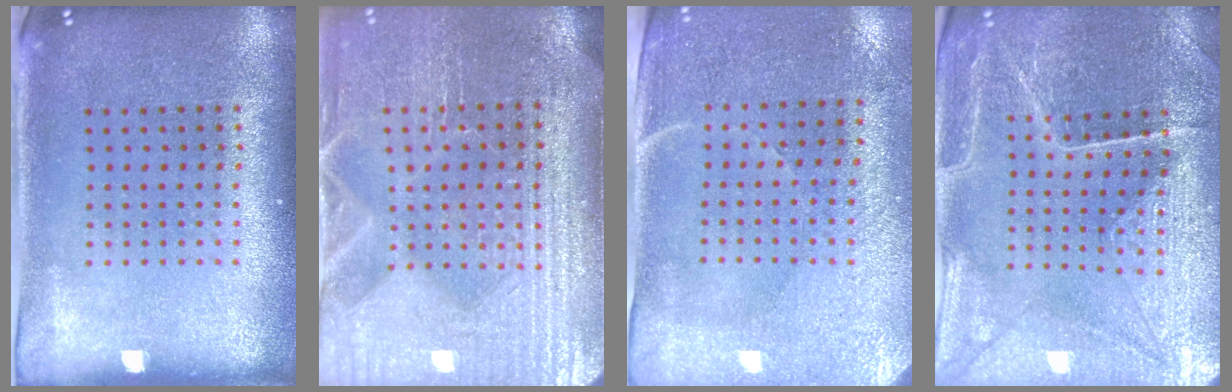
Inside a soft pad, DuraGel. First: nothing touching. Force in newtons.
{"total": 4.0, "press": 3.8, "slide": 1.3}
{"total": 3.0, "press": 2.7, "slide": 1.3}
{"total": 3.4, "press": 3.4, "slide": 0.3}